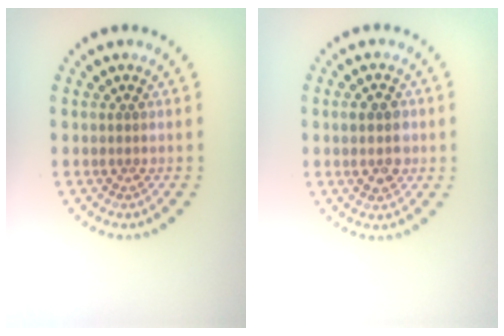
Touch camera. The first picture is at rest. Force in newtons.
{"total": 2.9, "press": 2.9, "slide": 0.1}